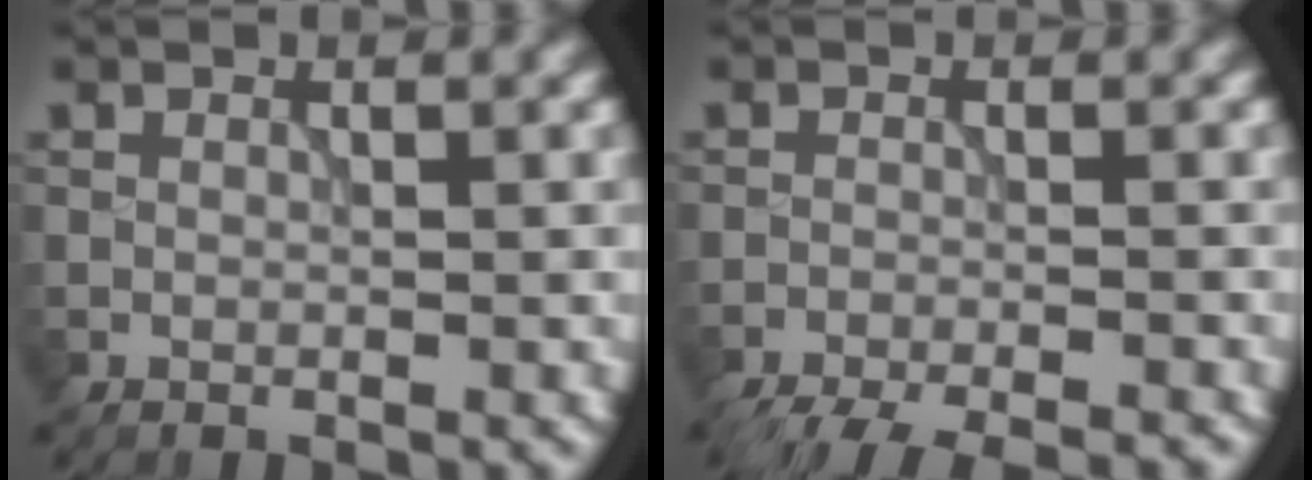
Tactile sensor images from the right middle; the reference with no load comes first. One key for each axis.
{"total": 8.5, "fx": -7.7, "fy": 1.7, "fz": 3.2, "tx": -0.046, "ty": -0.022, "tz": -0.111}